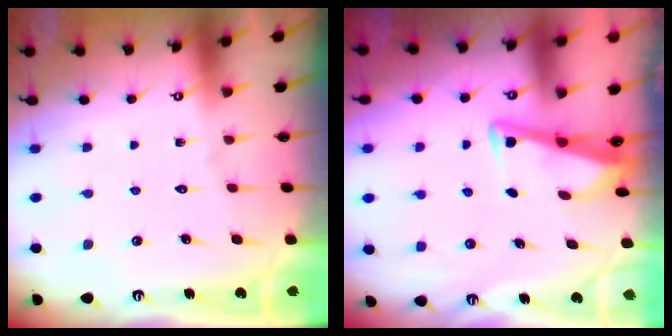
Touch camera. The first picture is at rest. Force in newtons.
{"total": 3.5, "press": 3.5, "slide": 0.3}